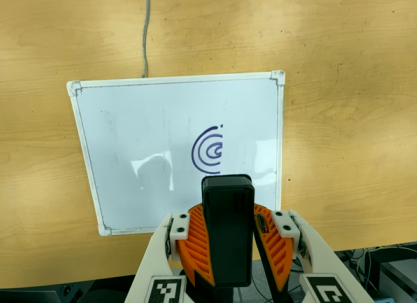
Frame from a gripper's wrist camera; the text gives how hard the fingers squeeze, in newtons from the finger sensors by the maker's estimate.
{"total": 11.5, "left": 11.1, "right": 11.8}